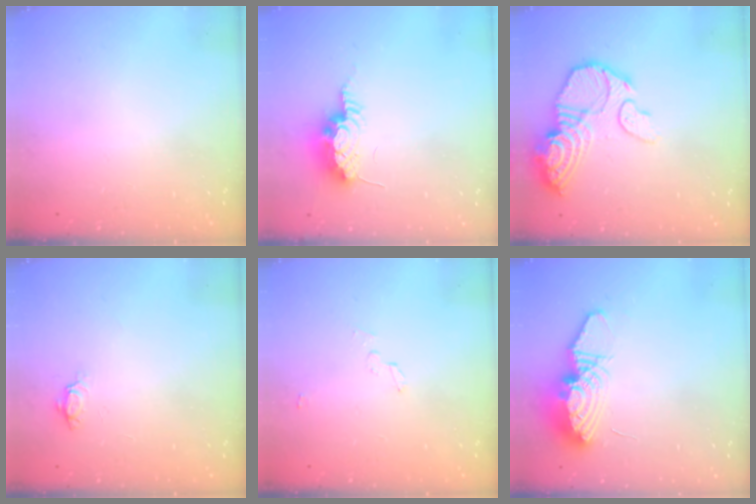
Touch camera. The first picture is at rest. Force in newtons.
{"total": 12.9, "press": 10.5, "slide": 7.5}
{"total": 15.3, "press": 15.2, "slide": 1.4}
{"total": 3.3, "press": 3.3, "slide": 0.4}
{"total": 2.2, "press": 2.2, "slide": 0.2}
{"total": 12.0, "press": 11.9, "slide": 1.4}